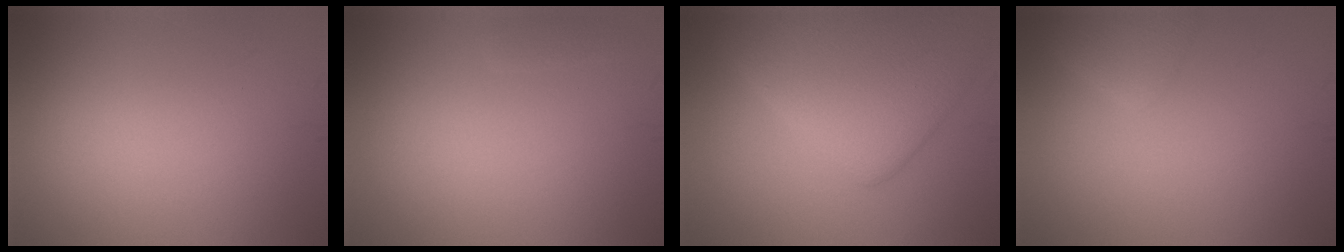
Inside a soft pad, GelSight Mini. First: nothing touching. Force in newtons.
{"total": 0.7, "press": 0.7, "slide": 0.0}
{"total": 8.3, "press": 8.3, "slide": 0.2}
{"total": 2.0, "press": 2.0, "slide": 0.1}